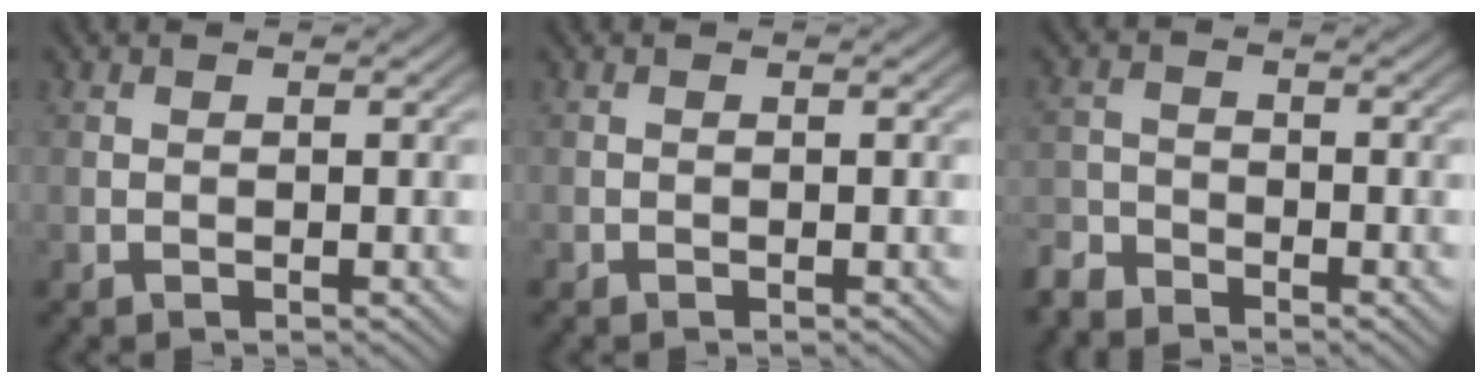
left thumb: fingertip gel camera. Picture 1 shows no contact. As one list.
[{"total": 0.0}, {"total": 3.4, "force": [-3.1, 1.0, 0.7], "torque": [-0.018, -0.006, -0.076]}]